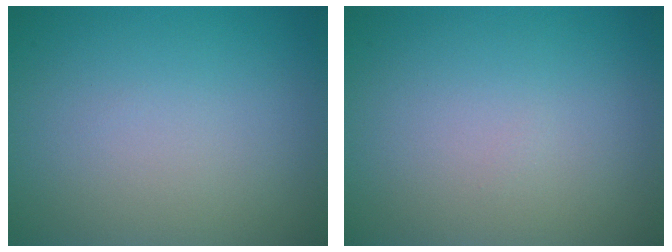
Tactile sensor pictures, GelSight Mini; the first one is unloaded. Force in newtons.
{"total": 0.0}